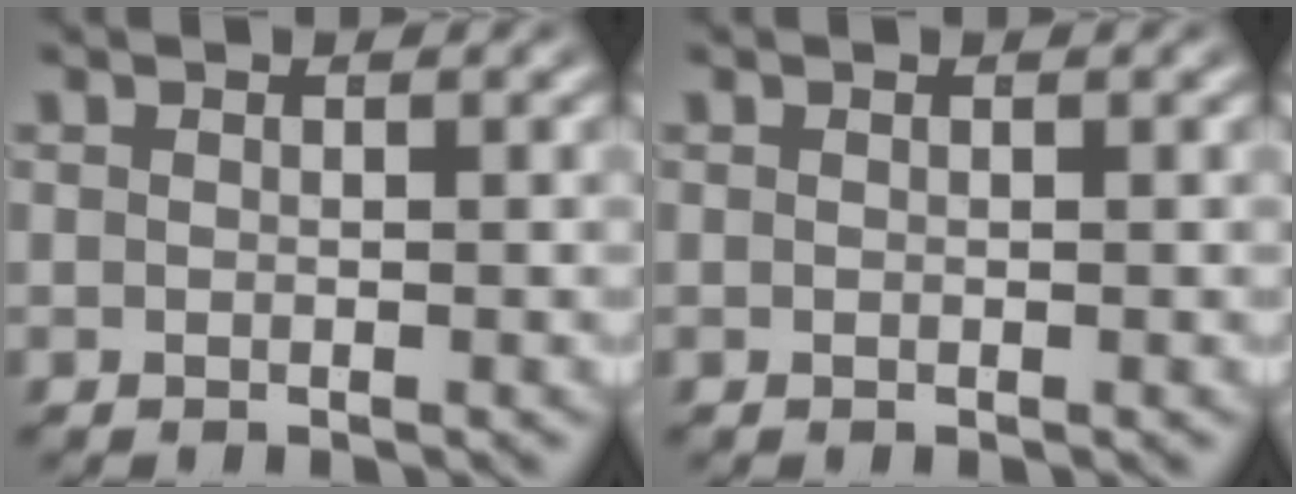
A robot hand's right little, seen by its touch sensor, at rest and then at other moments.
{"total": 0.0}